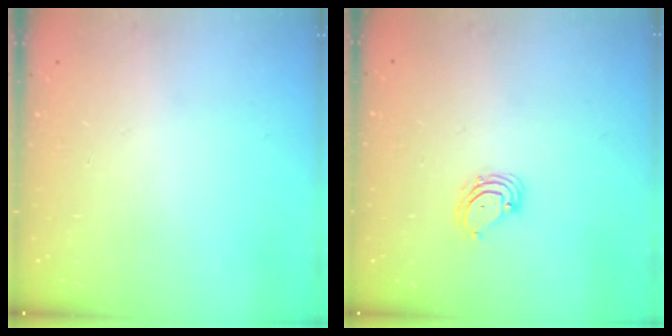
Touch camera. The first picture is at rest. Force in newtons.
{"total": 4.7, "press": 4.7, "slide": 0.6}